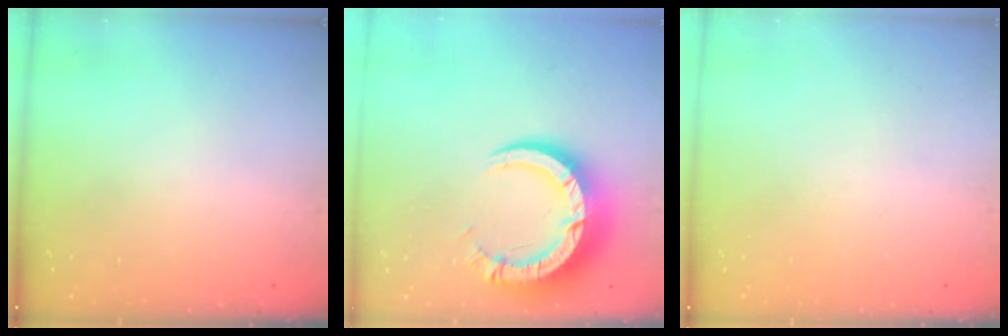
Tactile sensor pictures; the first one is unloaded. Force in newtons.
{"total": 14.5, "press": 14.4, "slide": 1.4}
{"total": 0.0}